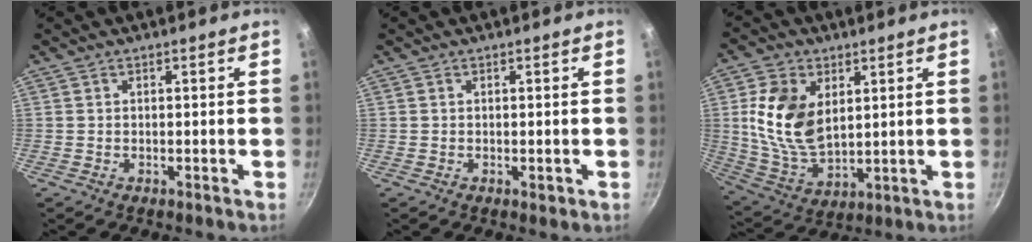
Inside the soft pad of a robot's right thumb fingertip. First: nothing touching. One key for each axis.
{"total": 0.9, "fx": -0.2, "fy": 0.4, "fz": 0.7, "tx": -0.009, "ty": 0.000, "tz": -0.002}
{"total": 14.1, "fx": 3.4, "fy": 9.0, "fz": 10.3, "tx": -0.185, "ty": -0.025, "tz": 0.076}